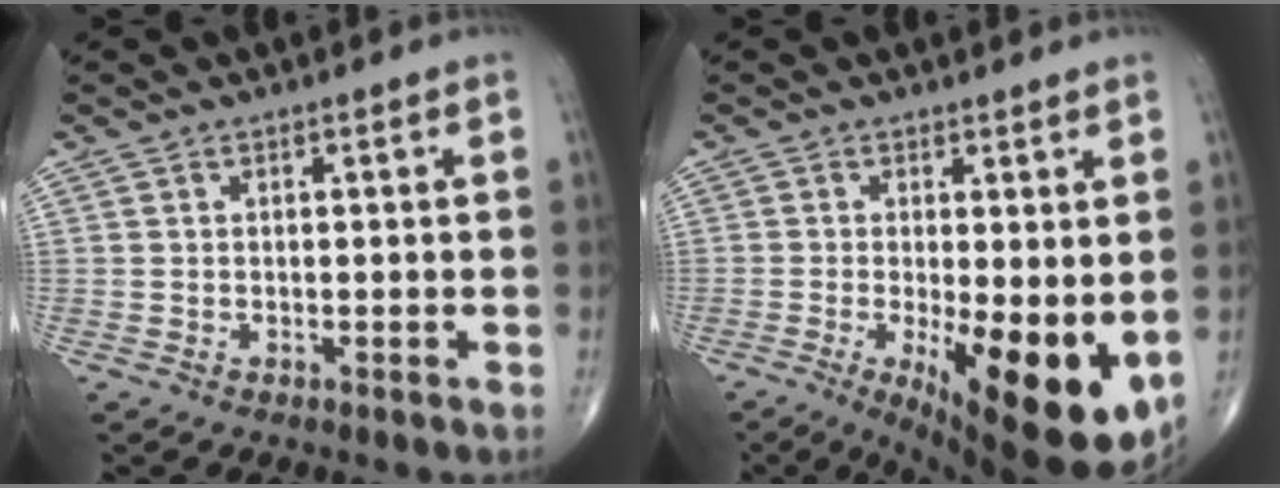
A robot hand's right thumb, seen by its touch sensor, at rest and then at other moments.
{"total": 16.0, "force": [-3.2, 5.5, 14.7], "torque": [-0.189, -0.029, -0.025]}